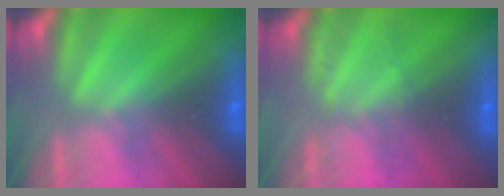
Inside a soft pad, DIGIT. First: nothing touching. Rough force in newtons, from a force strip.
{"total": 2.1}